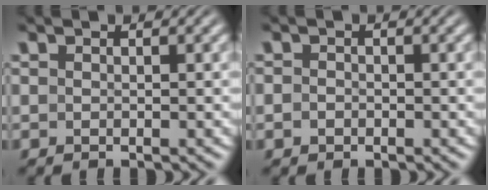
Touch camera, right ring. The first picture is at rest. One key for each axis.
{"total": 0.9, "fx": -0.5, "fy": 0.7, "fz": 0.1, "tx": -0.010, "ty": -0.009, "tz": -0.005}